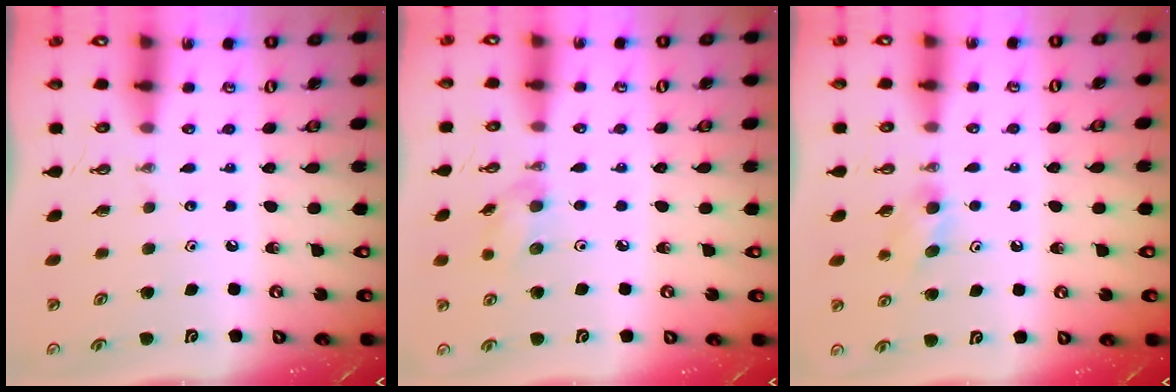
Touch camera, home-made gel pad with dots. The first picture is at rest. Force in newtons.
{"total": 6.2, "press": 6.2, "slide": 0.6}
{"total": 7.2, "press": 3.9, "slide": 6.0}